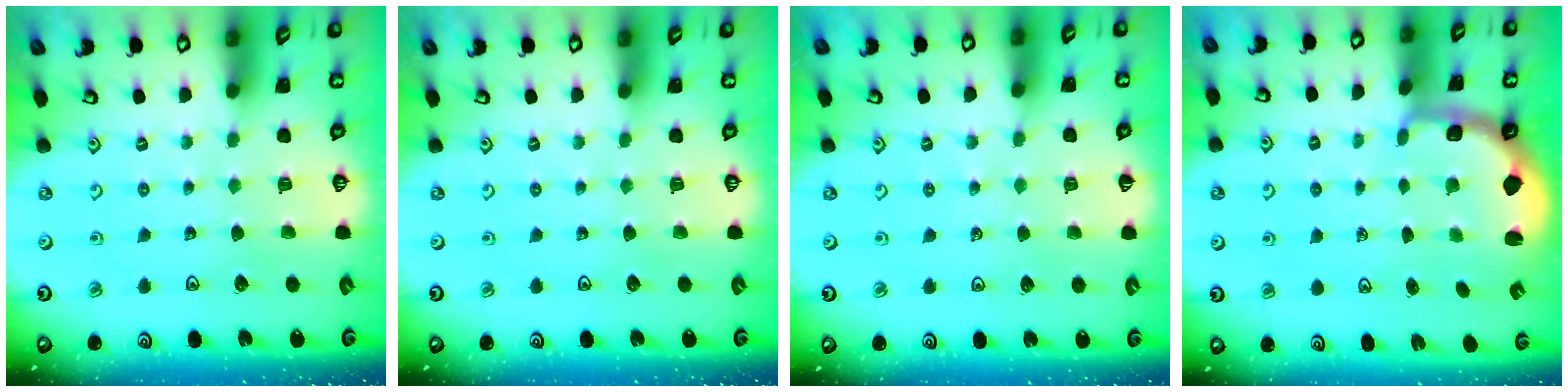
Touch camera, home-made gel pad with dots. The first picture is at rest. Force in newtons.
{"total": 0.0}
{"total": 2.1, "press": 2.1, "slide": 0.4}
{"total": 2.2, "press": 1.5, "slide": 1.6}